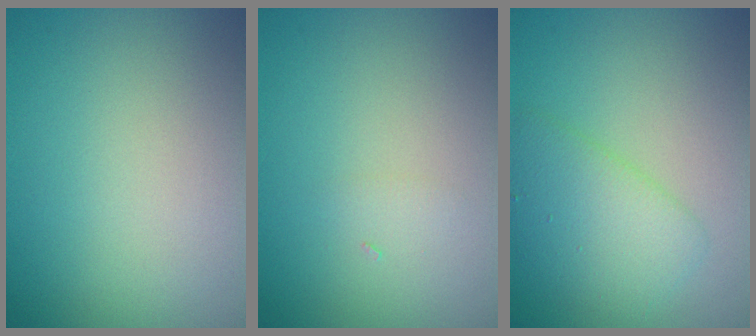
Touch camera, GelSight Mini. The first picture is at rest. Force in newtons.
{"total": 0.6, "press": 0.6, "slide": 0.0}
{"total": 3.6, "press": 3.6, "slide": 0.2}